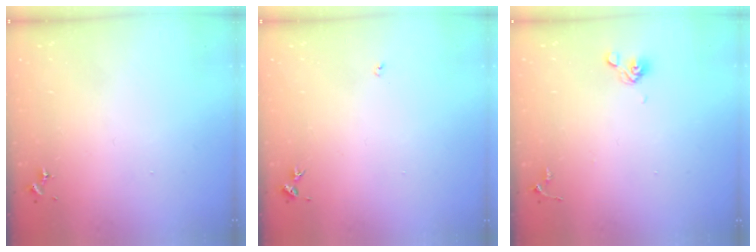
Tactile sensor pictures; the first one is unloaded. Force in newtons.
{"total": 3.0, "press": 3.0, "slide": 0.4}
{"total": 6.3, "press": 6.0, "slide": 2.1}